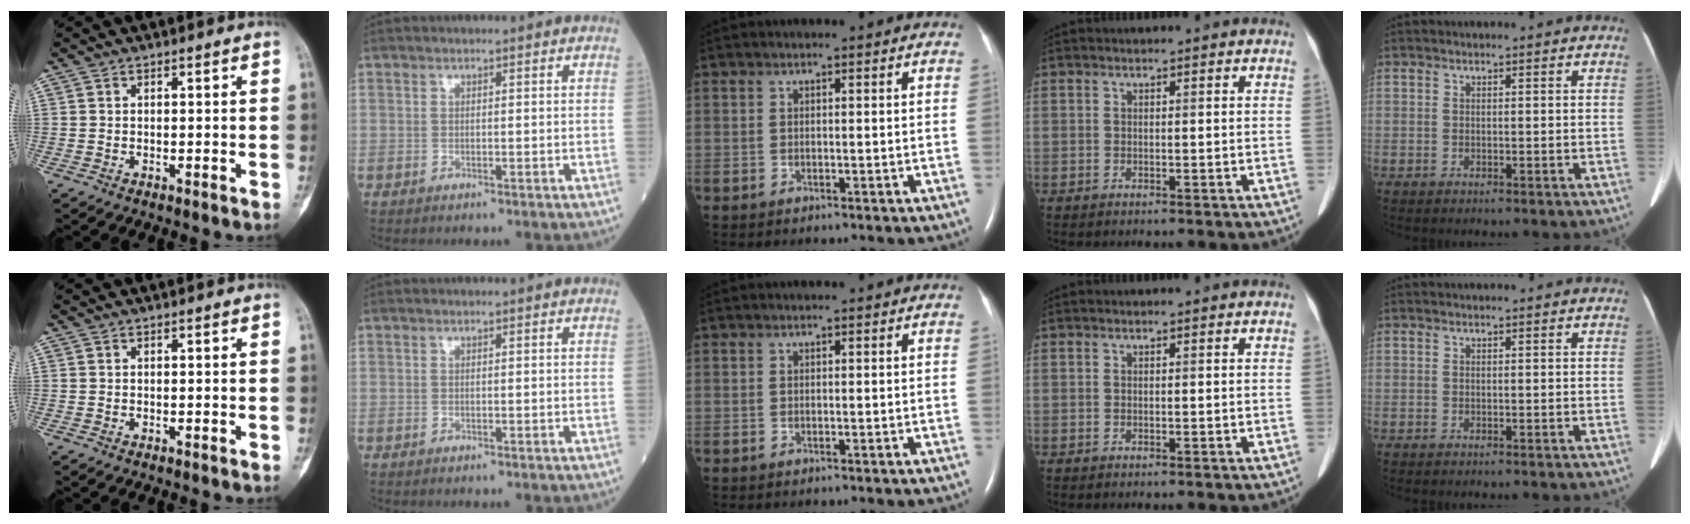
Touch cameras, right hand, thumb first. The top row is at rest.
{}